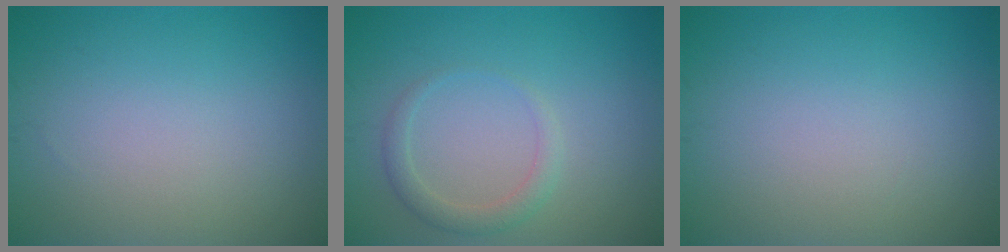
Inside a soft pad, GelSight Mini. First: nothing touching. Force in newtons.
{"total": 1.9, "press": 1.9, "slide": 0.1}
{"total": 0.0}